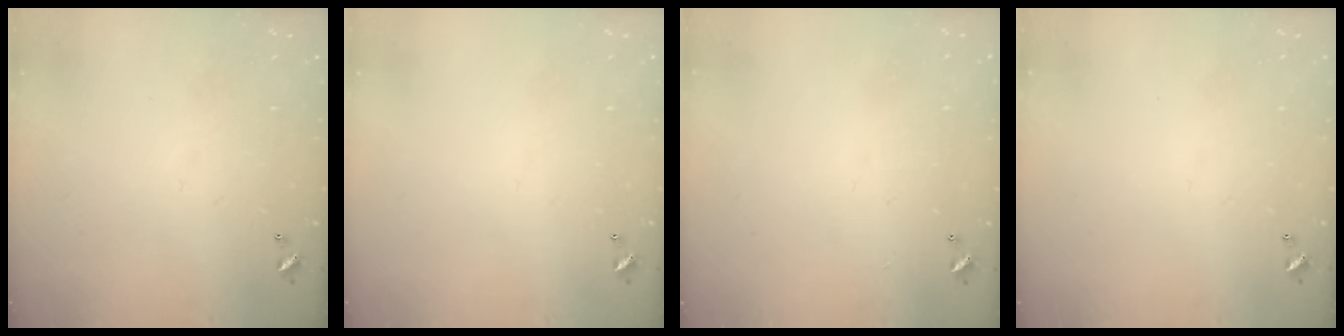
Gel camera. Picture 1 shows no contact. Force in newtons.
{"total": 0.0}
{"total": 0.6, "press": 0.2, "slide": 0.6}
{"total": 0.0}